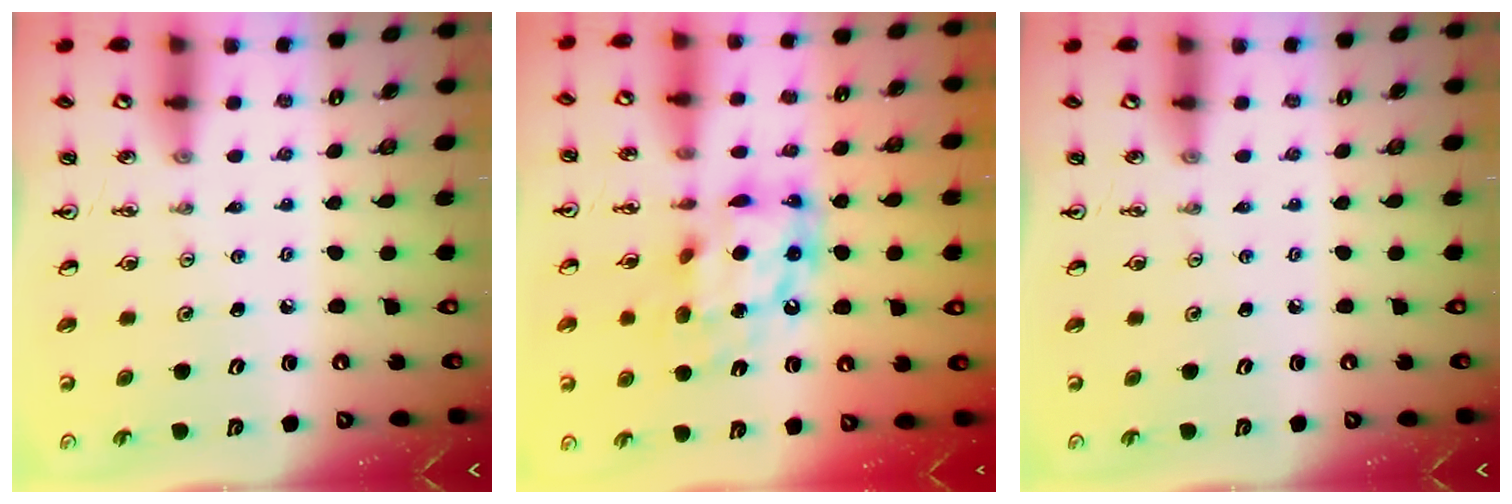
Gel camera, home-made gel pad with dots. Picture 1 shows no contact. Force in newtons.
{"total": 14.5, "press": 14.4, "slide": 1.8}
{"total": 0.0}